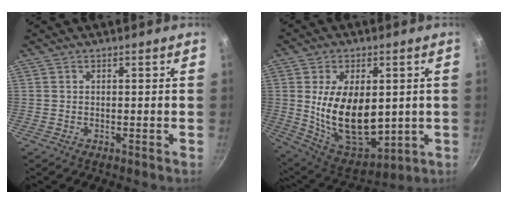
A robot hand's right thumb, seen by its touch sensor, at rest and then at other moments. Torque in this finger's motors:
{"motor_torque": [-1.09, 1.91, 1.86, 0.06, 0.21]}